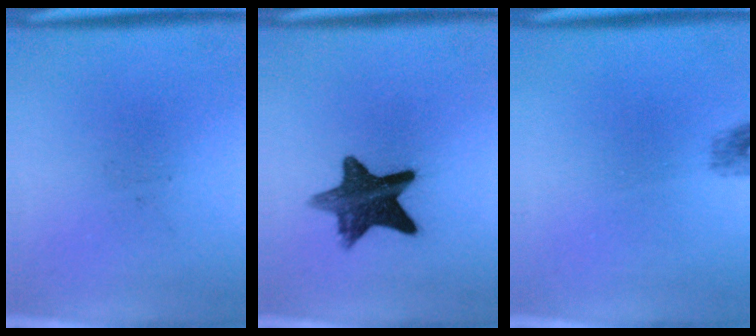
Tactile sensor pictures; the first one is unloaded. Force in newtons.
{"total": 11.8}
{"total": 1.5}